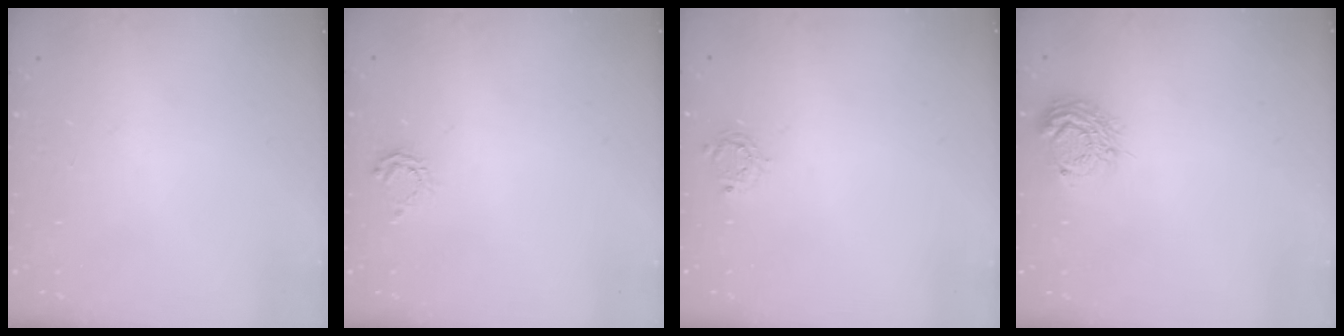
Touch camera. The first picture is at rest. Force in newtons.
{"total": 4.6, "press": 4.5, "slide": 0.4}
{"total": 4.5, "press": 4.4, "slide": 0.5}
{"total": 9.8, "press": 9.8, "slide": 0.6}